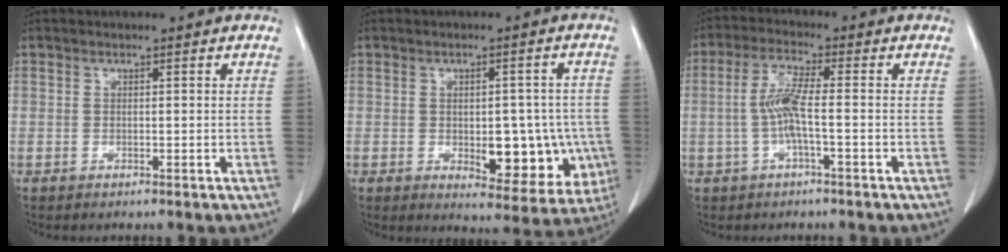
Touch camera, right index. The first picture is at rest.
{"total": 11.1, "force": [-2.2, 5.5, 9.4], "torque": [-0.104, 0.005, -0.013]}
{"total": 5.4, "force": [-0.9, 0.3, 5.3], "torque": [-0.114, 0.008, -0.019]}